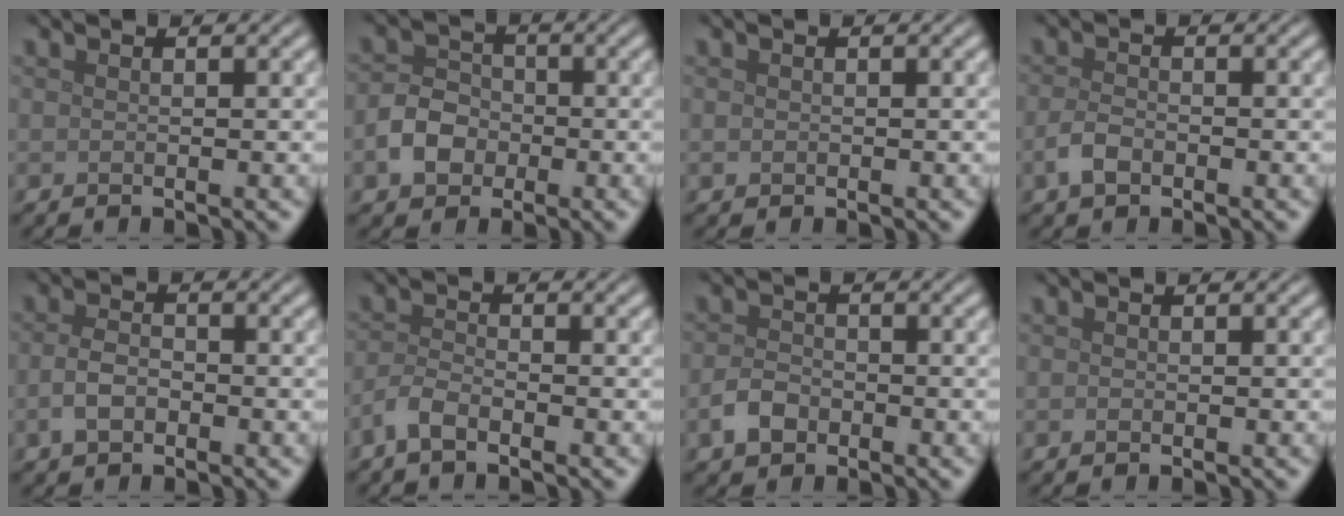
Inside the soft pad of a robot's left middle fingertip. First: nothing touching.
{"total": 3.6, "force": [-1.3, 2.8, 1.8], "torque": [-0.034, 0.003, -0.028]}
{"total": 0.5, "force": [0.0, 0.5, 0.1], "torque": [0.000, -0.004, -0.002]}
{"total": 1.8, "force": [-0.9, 1.0, 1.2], "torque": [-0.027, 0.001, -0.022]}
{"total": 2.3, "force": [-0.8, 1.5, 1.6], "torque": [-0.036, 0.001, -0.020]}
{"total": 2.2, "force": [-1.6, 0.7, 1.3], "torque": [-0.029, 0.002, -0.040]}
{"total": 2.3, "force": [-1.2, 1.6, 1.2], "torque": [-0.021, 0.003, -0.029]}
{"total": 0.0}